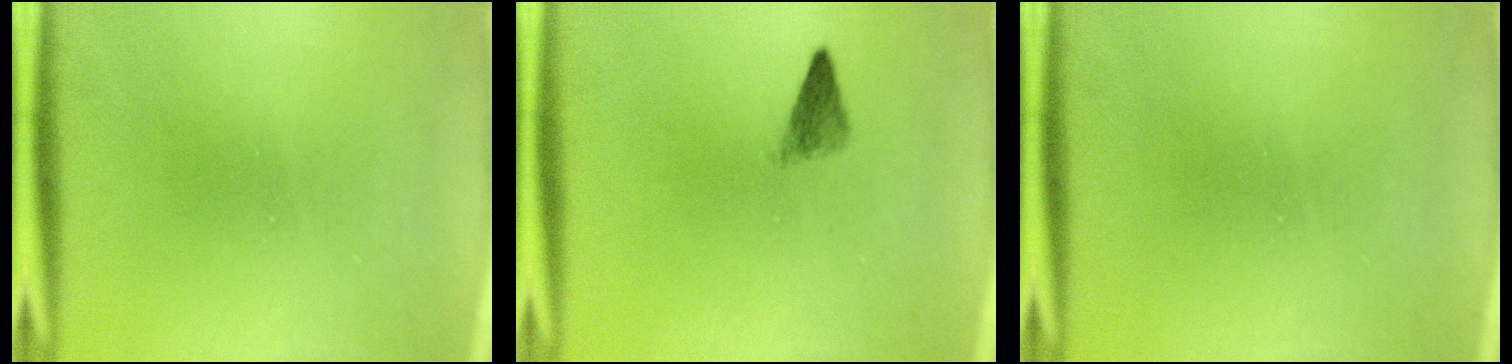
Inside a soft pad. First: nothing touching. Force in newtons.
{"total": 2.1}
{"total": 0.0}